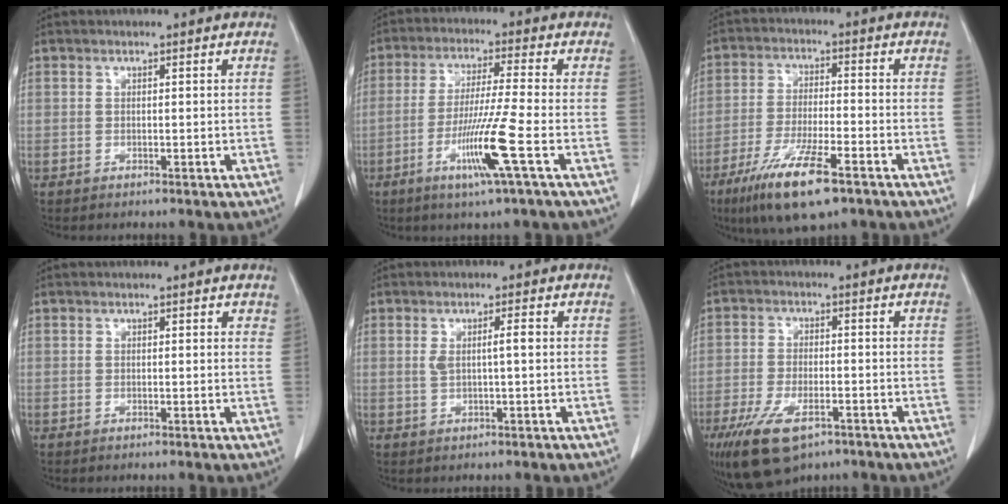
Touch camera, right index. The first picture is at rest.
{"total": 9.7, "force": [-3.7, -1.5, 8.9], "torque": [-0.166, -0.019, -0.073]}
{"total": 12.0, "force": [-7.3, 2.1, 9.3], "torque": [-0.179, -0.024, -0.123]}
{"total": 1.2, "force": [0.9, 0.5, 0.6], "torque": [-0.002, 0.000, 0.004]}
{"total": 2.8, "force": [0.5, 0.3, 2.8], "torque": [-0.045, 0.006, 0.014]}
{"total": 11.4, "force": [-6.9, 4.8, 7.7], "torque": [-0.157, -0.016, -0.116]}